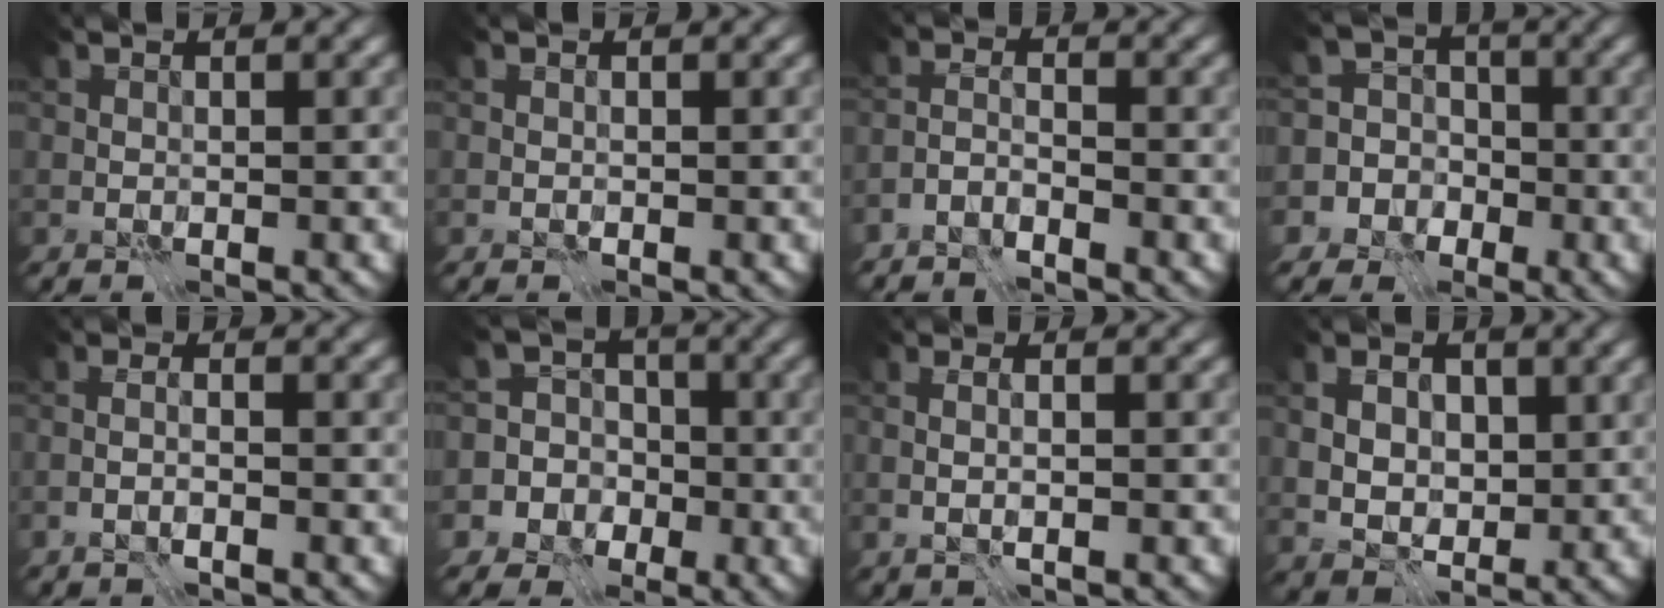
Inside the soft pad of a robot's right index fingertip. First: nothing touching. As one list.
[{"total": 0.0}, {"total": 2.1, "force": [-2.0, 0.0, 0.5], "torque": [-0.007, 0.007, -0.045]}, {"total": 7.9, "force": [-3.3, 7.2, 0.6], "torque": [-0.008, 0.006, -0.086]}, {"total": 1.2, "force": [-0.9, -0.2, 0.7], "torque": [-0.012, 0.006, -0.020]}, {"total": 8.9, "force": [-3.0, 8.3, 1.0], "torque": [-0.028, 0.014, -0.078]}, {"total": 1.6, "force": [-0.2, 0.2, 1.6], "torque": [-0.025, 0.005, -0.001]}, {"total": 4.5, "force": [0.7, 3.0, 3.2], "torque": [-0.058, -0.001, 0.017]}]